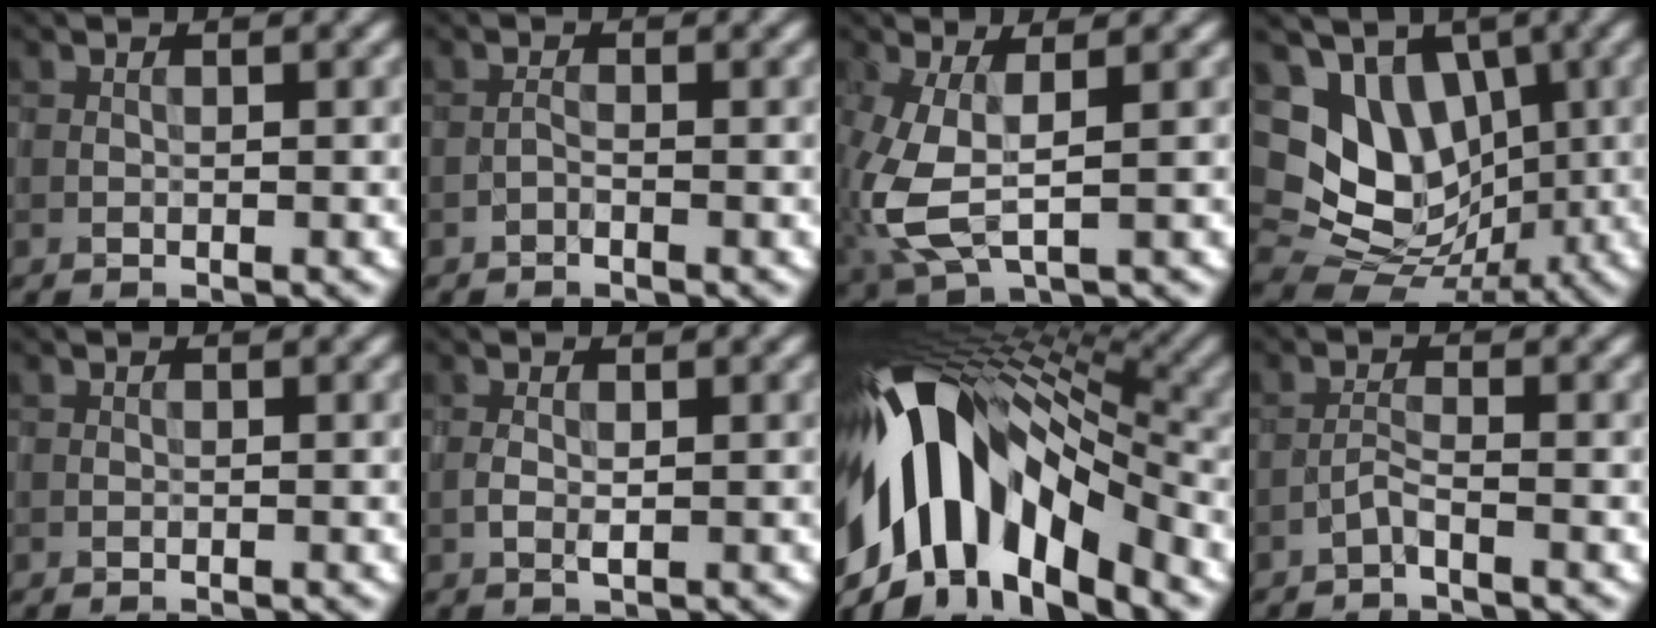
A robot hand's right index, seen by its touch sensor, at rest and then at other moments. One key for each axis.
{"total": 0.5, "fx": -0.5, "fy": 0.0, "fz": 0.1, "tx": -0.002, "ty": 0.005, "tz": -0.010}
{"total": 4.9, "fx": -0.5, "fy": 2.1, "fz": 4.4, "tx": -0.123, "ty": -0.007, "tz": -0.005}
{"total": 8.6, "fx": 1.4, "fy": 7.0, "fz": 4.8, "tx": -0.059, "ty": -0.007, "tz": 0.022}
{"total": 0.0}
{"total": 0.6, "fx": 0.0, "fy": 0.0, "fz": 0.6, "tx": -0.014, "ty": 0.003, "tz": 0.000}
{"total": 15.3, "fx": -3.3, "fy": 8.3, "fz": 12.4, "tx": -0.217, "ty": 0.016, "tz": -0.060}
{"total": 1.2, "fx": -1.0, "fy": 0.0, "fz": 0.6, "tx": -0.012, "ty": 0.009, "tz": -0.027}